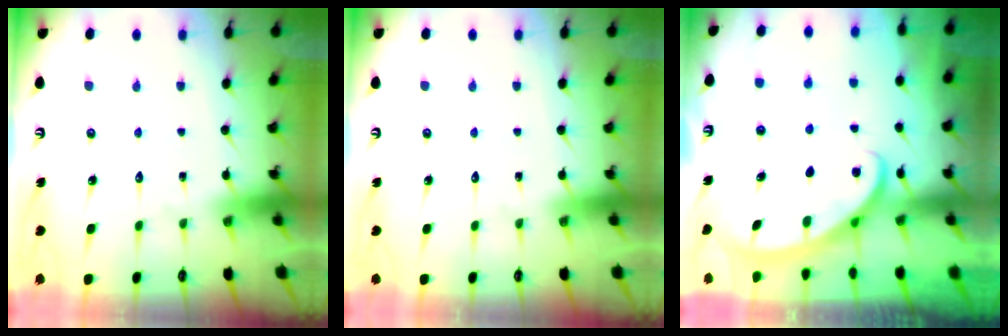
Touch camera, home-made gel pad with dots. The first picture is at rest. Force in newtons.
{"total": 0.0}
{"total": 2.6, "press": 2.5, "slide": 0.4}